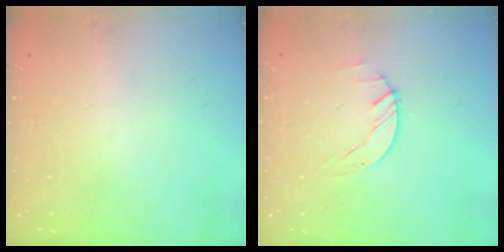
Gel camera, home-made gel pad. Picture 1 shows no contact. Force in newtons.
{"total": 1.7, "press": 1.7, "slide": 0.1}